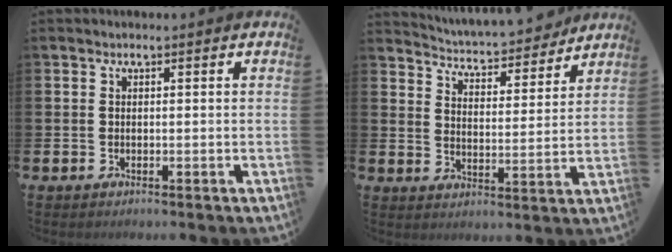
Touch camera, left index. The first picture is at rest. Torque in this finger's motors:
{"motor_torque": [0.93, -1.21, 0.18, 0.11]}